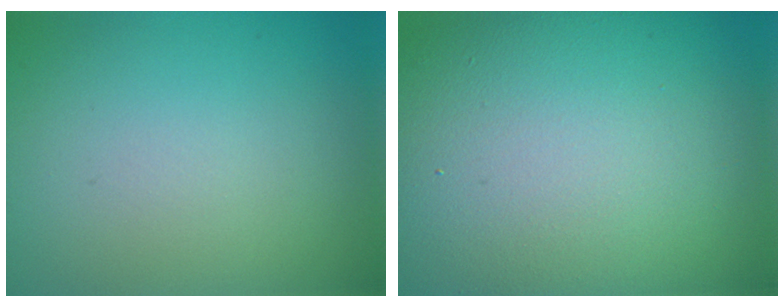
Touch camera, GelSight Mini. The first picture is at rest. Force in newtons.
{"total": 17.3, "press": 17.2, "slide": 1.6}